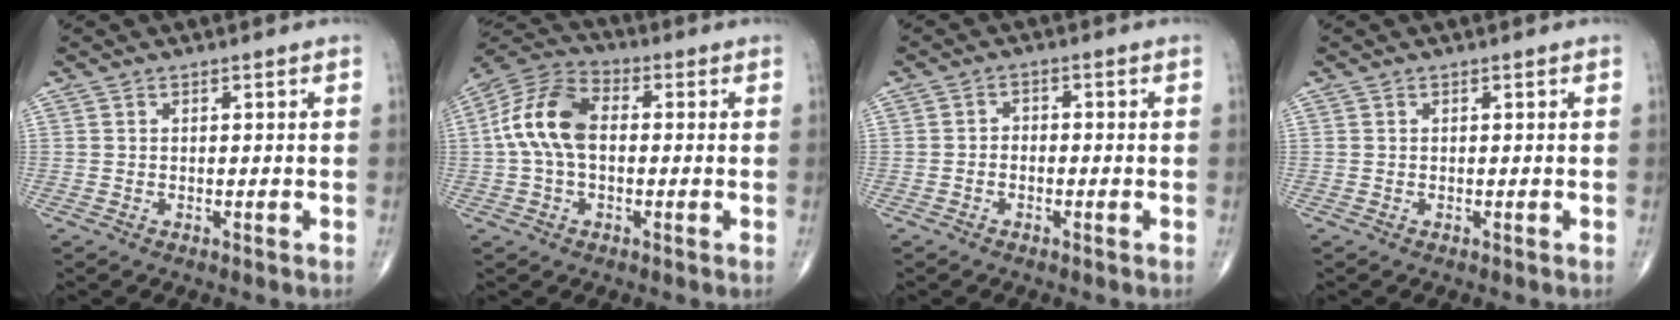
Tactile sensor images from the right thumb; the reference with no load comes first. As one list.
[{"total": 12.0, "force": [0.4, 7.3, 9.5], "torque": [-0.191, 0.032, -0.003]}, {"total": 1.7, "force": [-0.7, 1.3, 0.9], "torque": [-0.007, 0.010, -0.017]}, {"total": 0.0}]